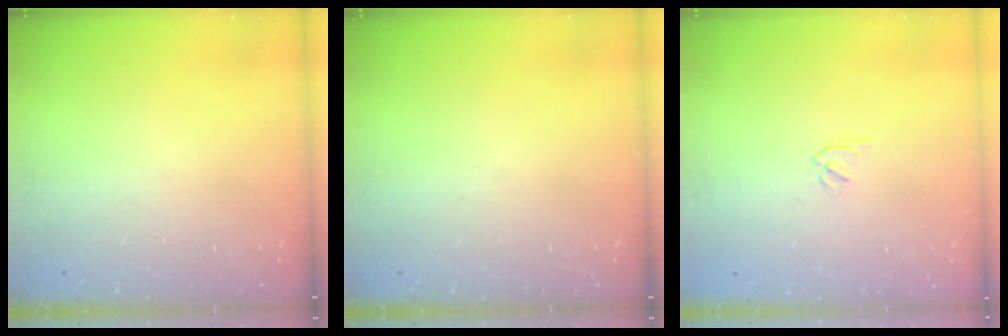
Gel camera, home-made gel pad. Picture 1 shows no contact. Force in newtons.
{"total": 0.0}
{"total": 1.8, "press": 1.7, "slide": 0.5}